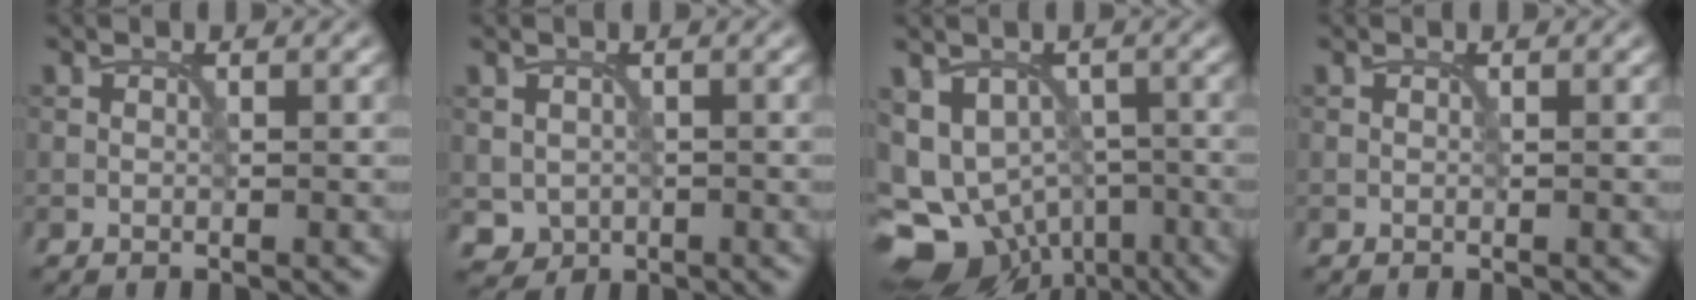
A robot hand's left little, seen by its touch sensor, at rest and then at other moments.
{"total": 1.8, "force": [-0.1, 1.6, 0.6], "torque": [-0.015, -0.010, 0.003]}
{"total": 10.0, "force": [-3.9, 7.5, 5.4], "torque": [-0.089, -0.022, -0.049]}
{"total": 0.0}